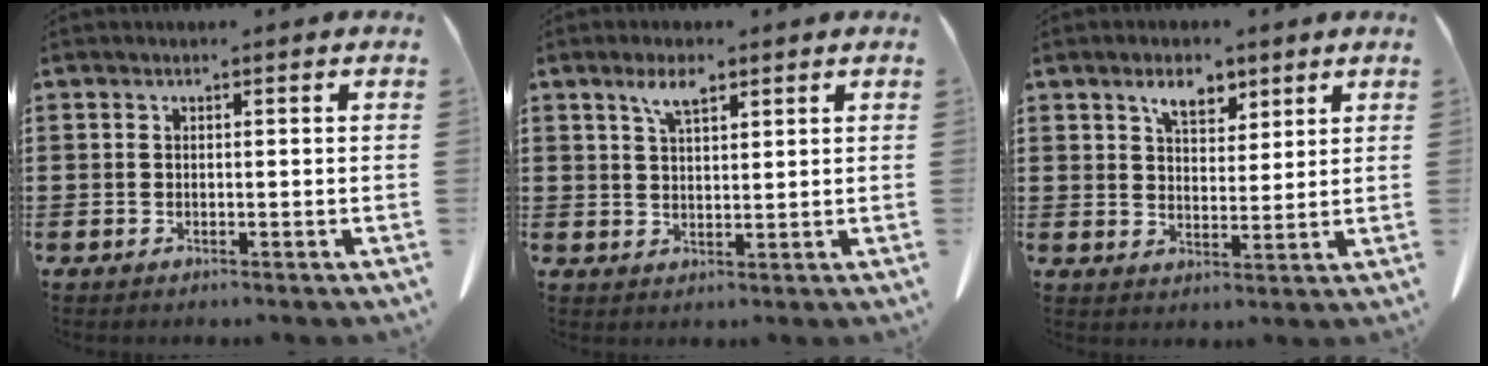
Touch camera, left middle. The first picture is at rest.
{"total": 4.1, "force": [2.6, 1.3, 2.9], "torque": [-0.065, 0.004, 0.046]}
{"total": 4.9, "force": [3.6, 2.5, 2.3], "torque": [-0.041, -0.001, 0.063]}